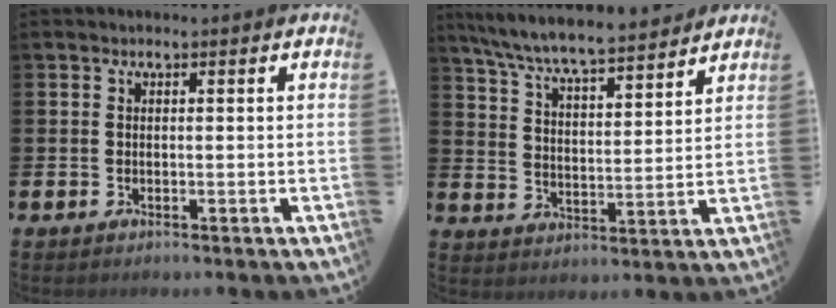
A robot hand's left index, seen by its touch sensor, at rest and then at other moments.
{"total": 7.6, "force": [7.3, 0.4, 2.1], "torque": [-0.073, -0.049, 0.129]}